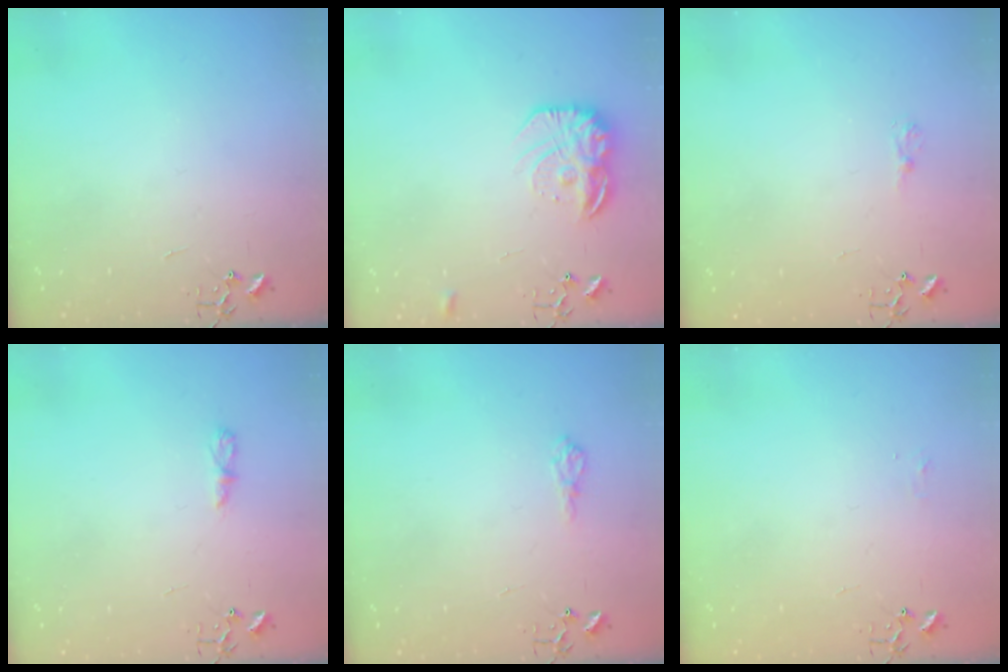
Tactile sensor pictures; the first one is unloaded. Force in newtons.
{"total": 17.0, "press": 16.9, "slide": 1.4}
{"total": 6.6, "press": 6.5, "slide": 0.8}
{"total": 5.2, "press": 5.1, "slide": 0.8}
{"total": 6.7, "press": 6.7, "slide": 0.9}
{"total": 3.9, "press": 3.9, "slide": 0.6}